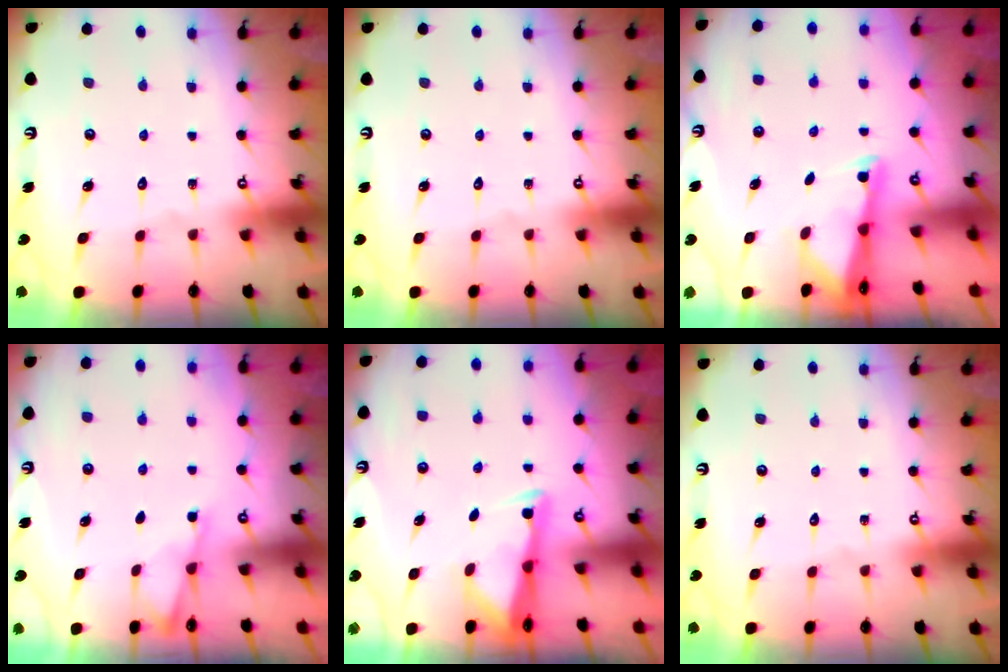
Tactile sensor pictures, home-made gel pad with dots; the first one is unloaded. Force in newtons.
{"total": 0.0}
{"total": 1.9, "press": 1.8, "slide": 0.4}
{"total": 2.4, "press": 2.3, "slide": 0.5}
{"total": 2.8, "press": 2.8, "slide": 0.4}
{"total": 0.0}